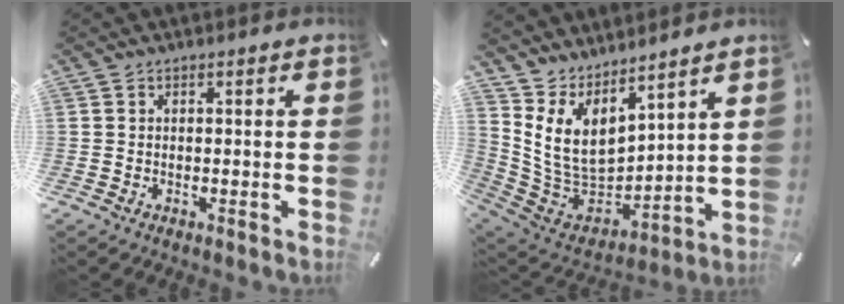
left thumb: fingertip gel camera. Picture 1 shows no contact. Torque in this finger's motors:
{"motor_torque": [2.33, 0.87, 1.36, -1.41, 0.26]}